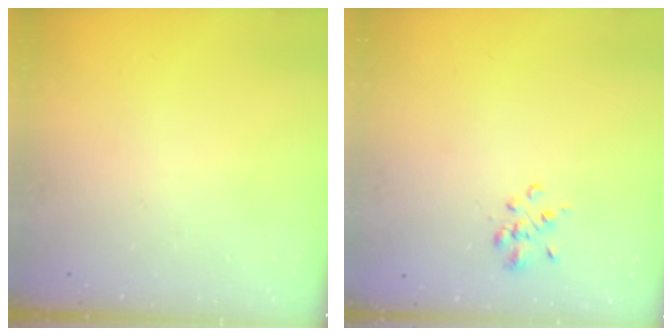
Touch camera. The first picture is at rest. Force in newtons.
{"total": 1.9, "press": 1.7, "slide": 0.8}